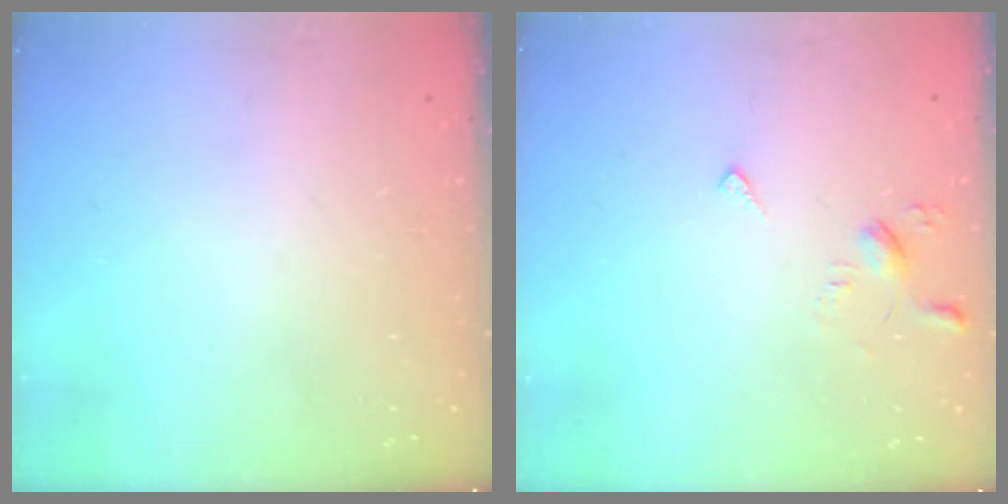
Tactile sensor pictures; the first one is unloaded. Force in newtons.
{"total": 3.3, "press": 3.2, "slide": 0.6}